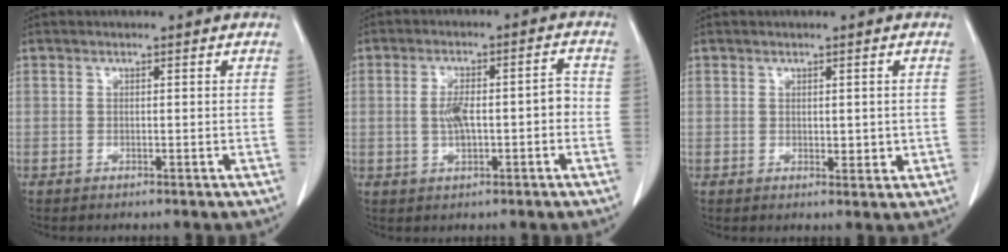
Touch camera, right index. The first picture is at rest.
{"total": 6.6, "force": [-0.9, 2.2, 6.2], "torque": [-0.114, 0.023, -0.012]}
{"total": 2.2, "force": [0.1, 1.1, 1.9], "torque": [-0.024, -0.006, 0.006]}